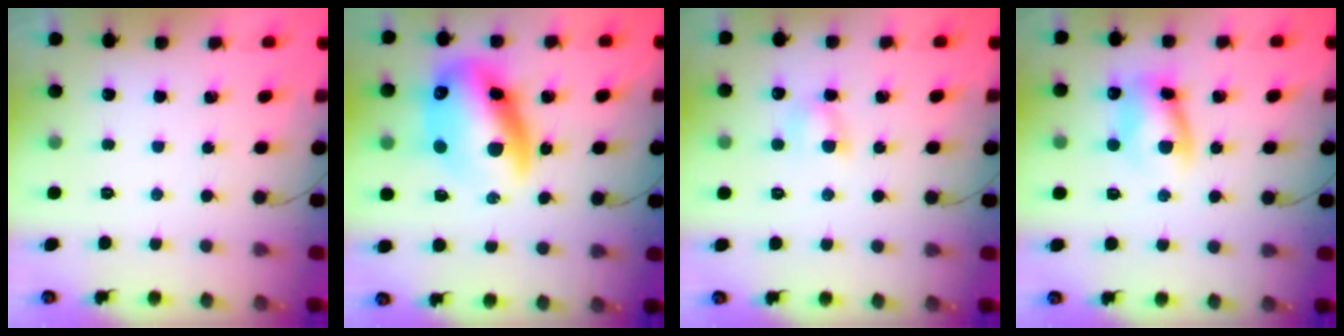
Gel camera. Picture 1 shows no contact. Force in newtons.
{"total": 18.9, "press": 18.2, "slide": 4.8}
{"total": 5.1, "press": 5.0, "slide": 1.2}
{"total": 9.3, "press": 9.2, "slide": 1.6}